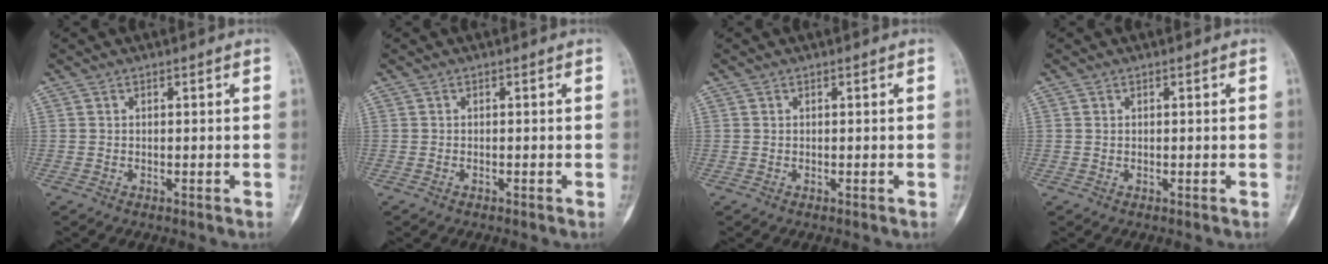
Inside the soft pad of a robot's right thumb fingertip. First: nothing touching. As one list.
[{"total": 0.0}, {"total": 0.0}, {"total": 0.5, "force": [0.2, 0.3, 0.3], "torque": [-0.007, 0.001, 0.004]}]